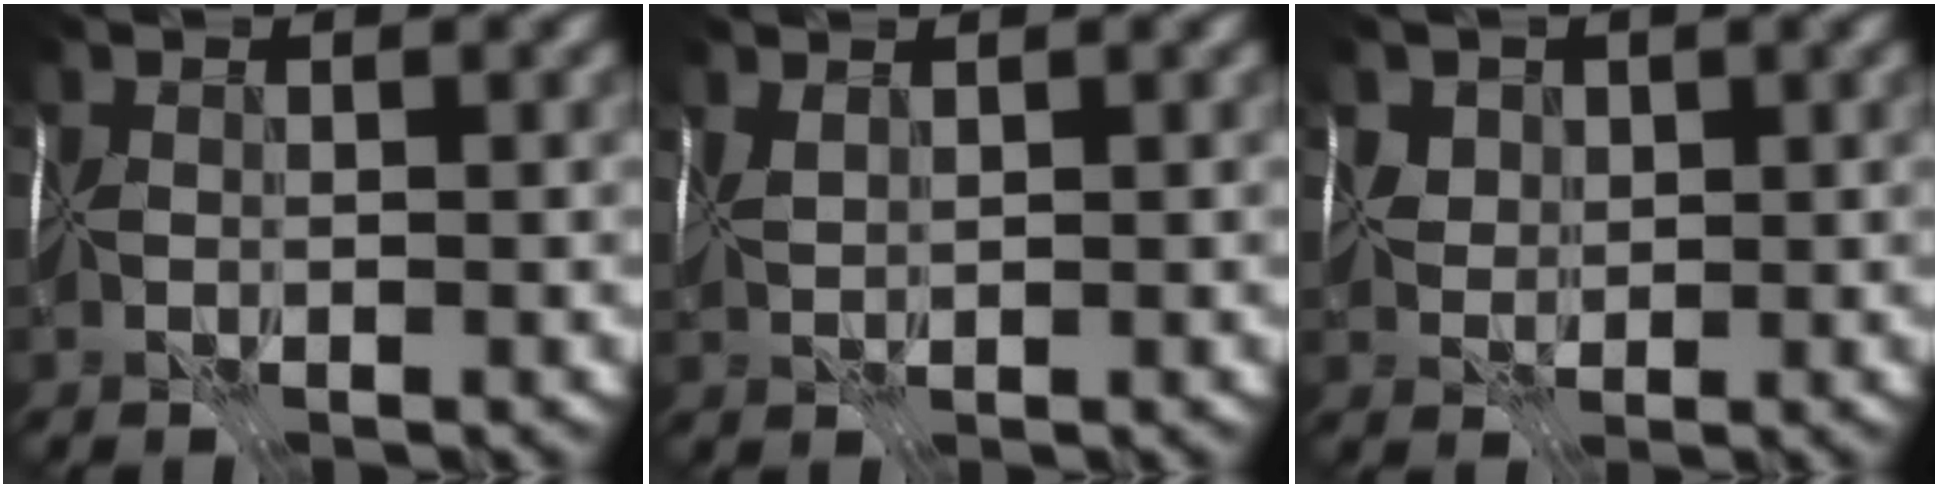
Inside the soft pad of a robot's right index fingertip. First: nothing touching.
{"total": 1.4, "force": [0.8, -1.1, -0.3], "torque": [0.012, 0.000, 0.023]}
{"total": 2.2, "force": [1.7, 1.3, 0.3], "torque": [0.003, 0.000, 0.033]}